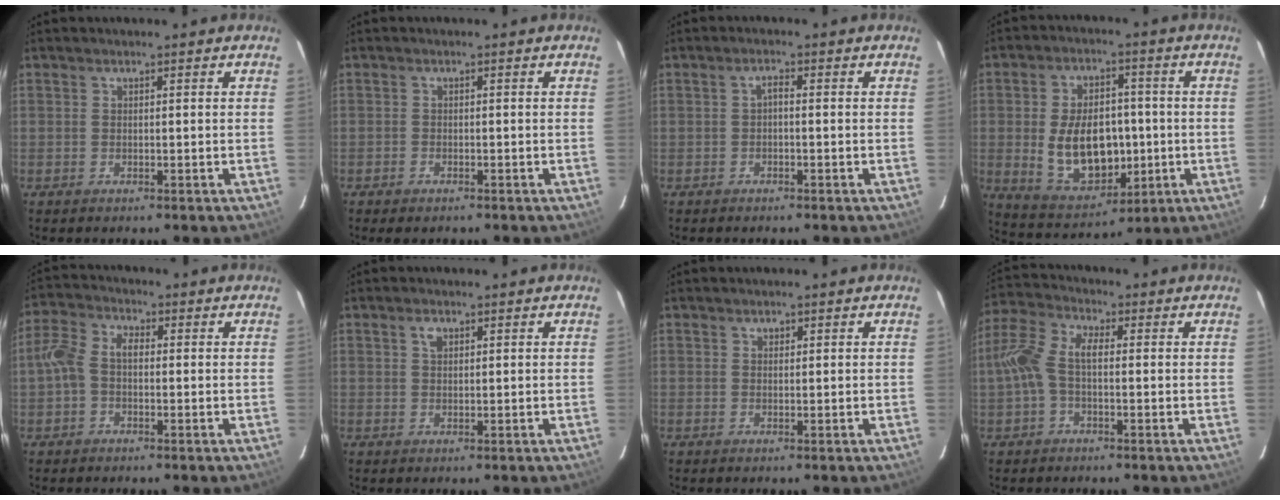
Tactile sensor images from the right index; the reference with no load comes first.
{"total": 1.6, "force": [-1.2, 0.8, 0.6], "torque": [-0.016, -0.001, -0.020]}
{"total": 1.1, "force": [-0.4, 0.4, 0.9], "torque": [-0.017, 0.006, -0.008]}
{"total": 14.8, "force": [-1.4, 9.5, 11.2], "torque": [-0.223, 0.001, 0.003]}
{"total": 5.5, "force": [-0.8, 3.8, 3.9], "torque": [-0.087, 0.019, -0.020]}
{"total": 1.6, "force": [0.9, 1.0, 0.9], "torque": [-0.016, 0.005, 0.015]}
{"total": 0.7, "force": [0.5, 0.5, 0.1], "torque": [-0.001, 0.002, 0.008]}
{"total": 8.1, "force": [-0.6, 4.0, 7.1], "torque": [-0.162, 0.022, -0.016]}